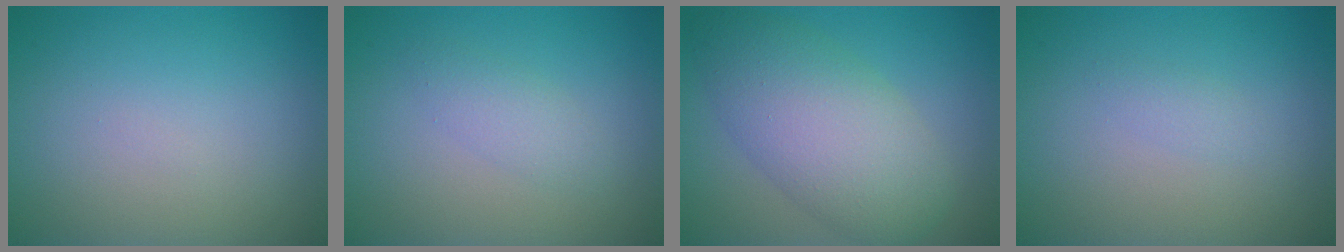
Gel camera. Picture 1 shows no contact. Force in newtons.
{"total": 1.7, "press": 1.7, "slide": 0.1}
{"total": 7.5, "press": 7.5, "slide": 0.1}
{"total": 0.9, "press": 0.9, "slide": 0.1}